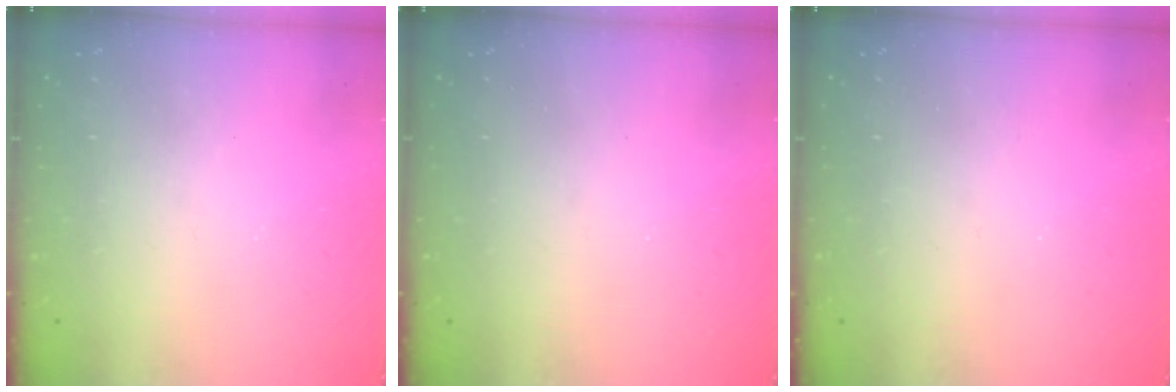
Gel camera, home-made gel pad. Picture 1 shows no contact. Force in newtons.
{"total": 0.0}
{"total": 0.0}